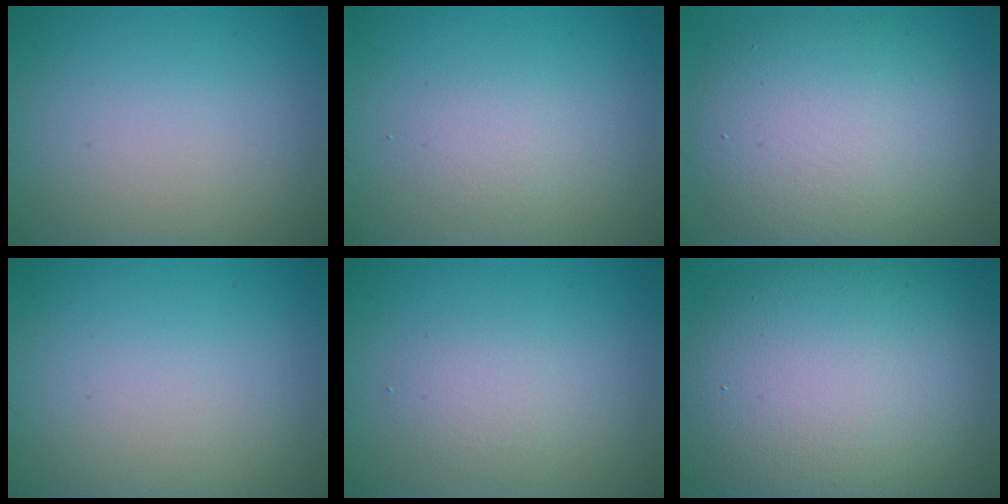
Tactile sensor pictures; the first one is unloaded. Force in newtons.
{"total": 1.5, "press": 1.5, "slide": 0.1}
{"total": 9.2, "press": 9.2, "slide": 0.5}
{"total": 0.0}
{"total": 2.1, "press": 2.1, "slide": 0.0}
{"total": 13.5, "press": 13.4, "slide": 0.7}